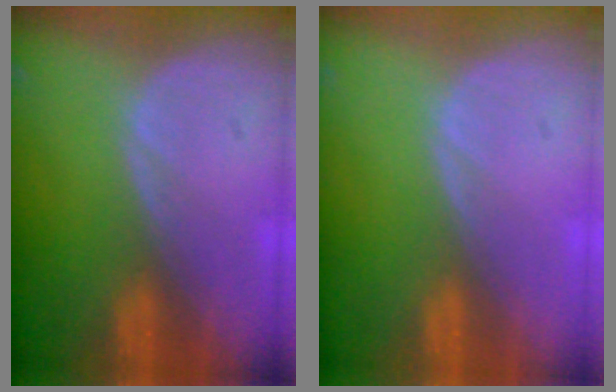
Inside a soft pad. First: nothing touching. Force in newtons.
{"total": 0.6, "press": 0.1, "slide": 0.6}